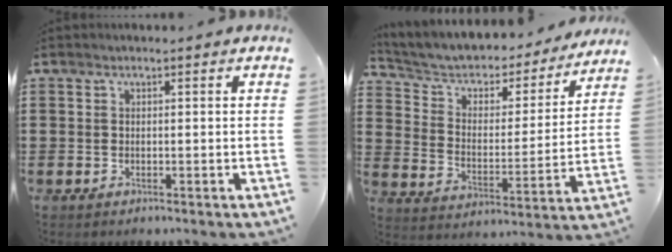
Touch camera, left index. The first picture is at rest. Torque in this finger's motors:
{"motor_torque": [1.17, -0.97, 1.05, 0.21]}